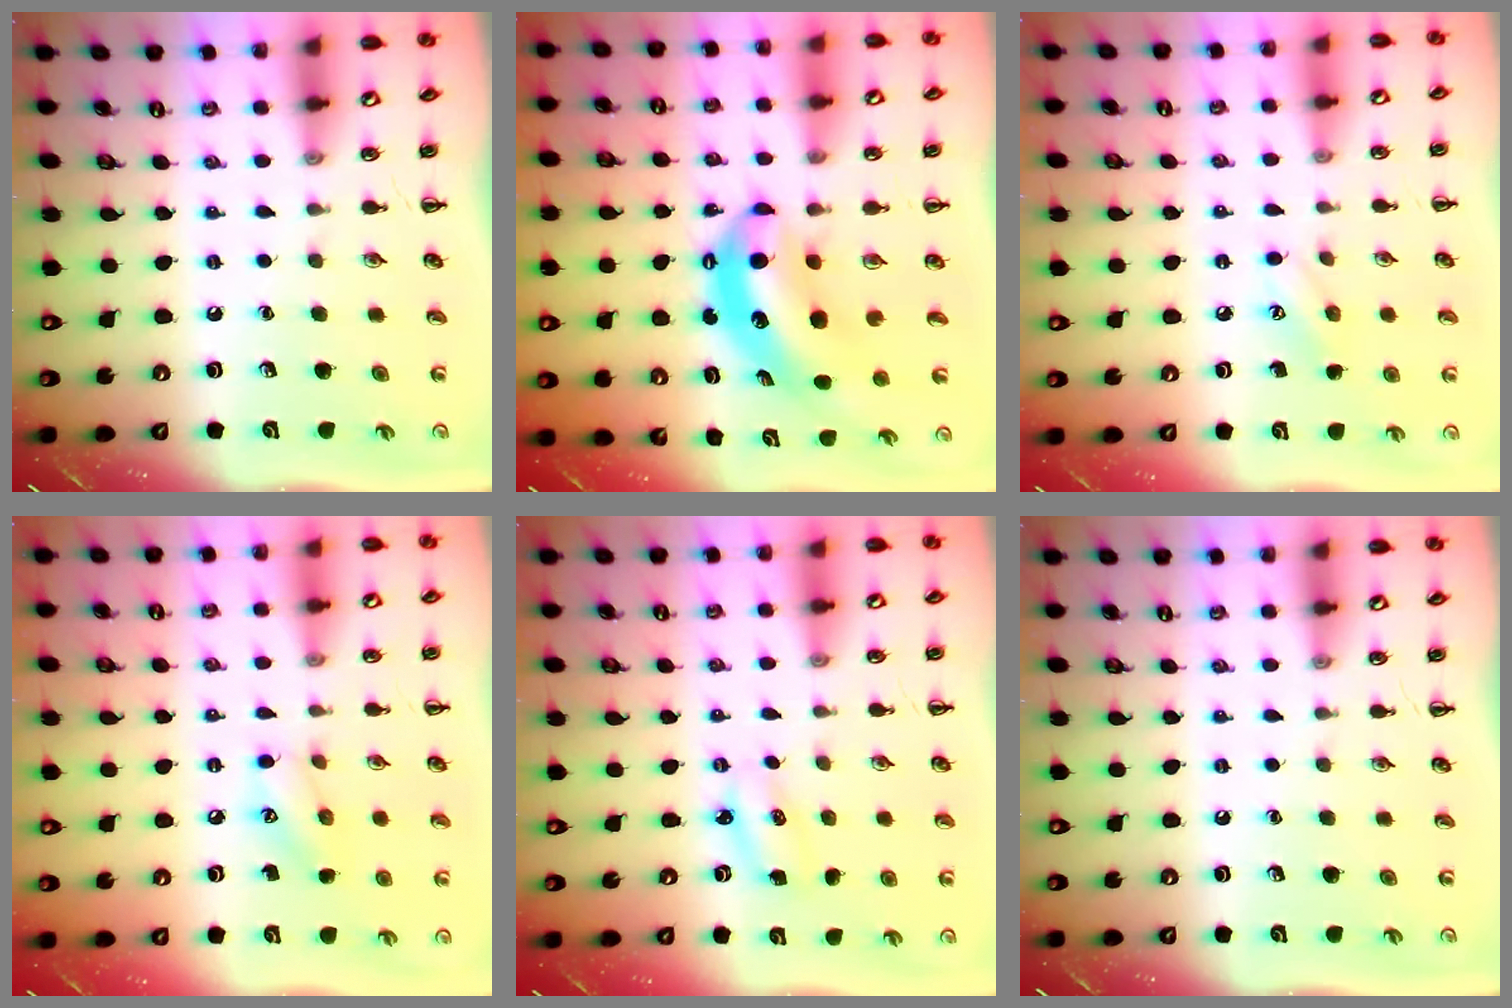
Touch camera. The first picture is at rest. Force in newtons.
{"total": 7.3, "press": 7.1, "slide": 1.7}
{"total": 8.1, "press": 7.9, "slide": 2.0}
{"total": 9.1, "press": 9.0, "slide": 1.5}
{"total": 2.8, "press": 2.8, "slide": 0.6}
{"total": 0.0}